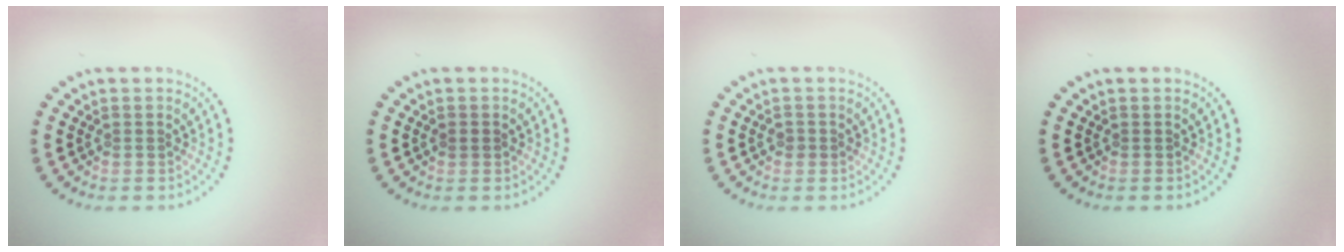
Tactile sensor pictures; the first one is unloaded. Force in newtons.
{"total": 0.9, "press": 0.9, "slide": 0.2}
{"total": 0.9, "press": 0.9, "slide": 0.0}
{"total": 0.0}